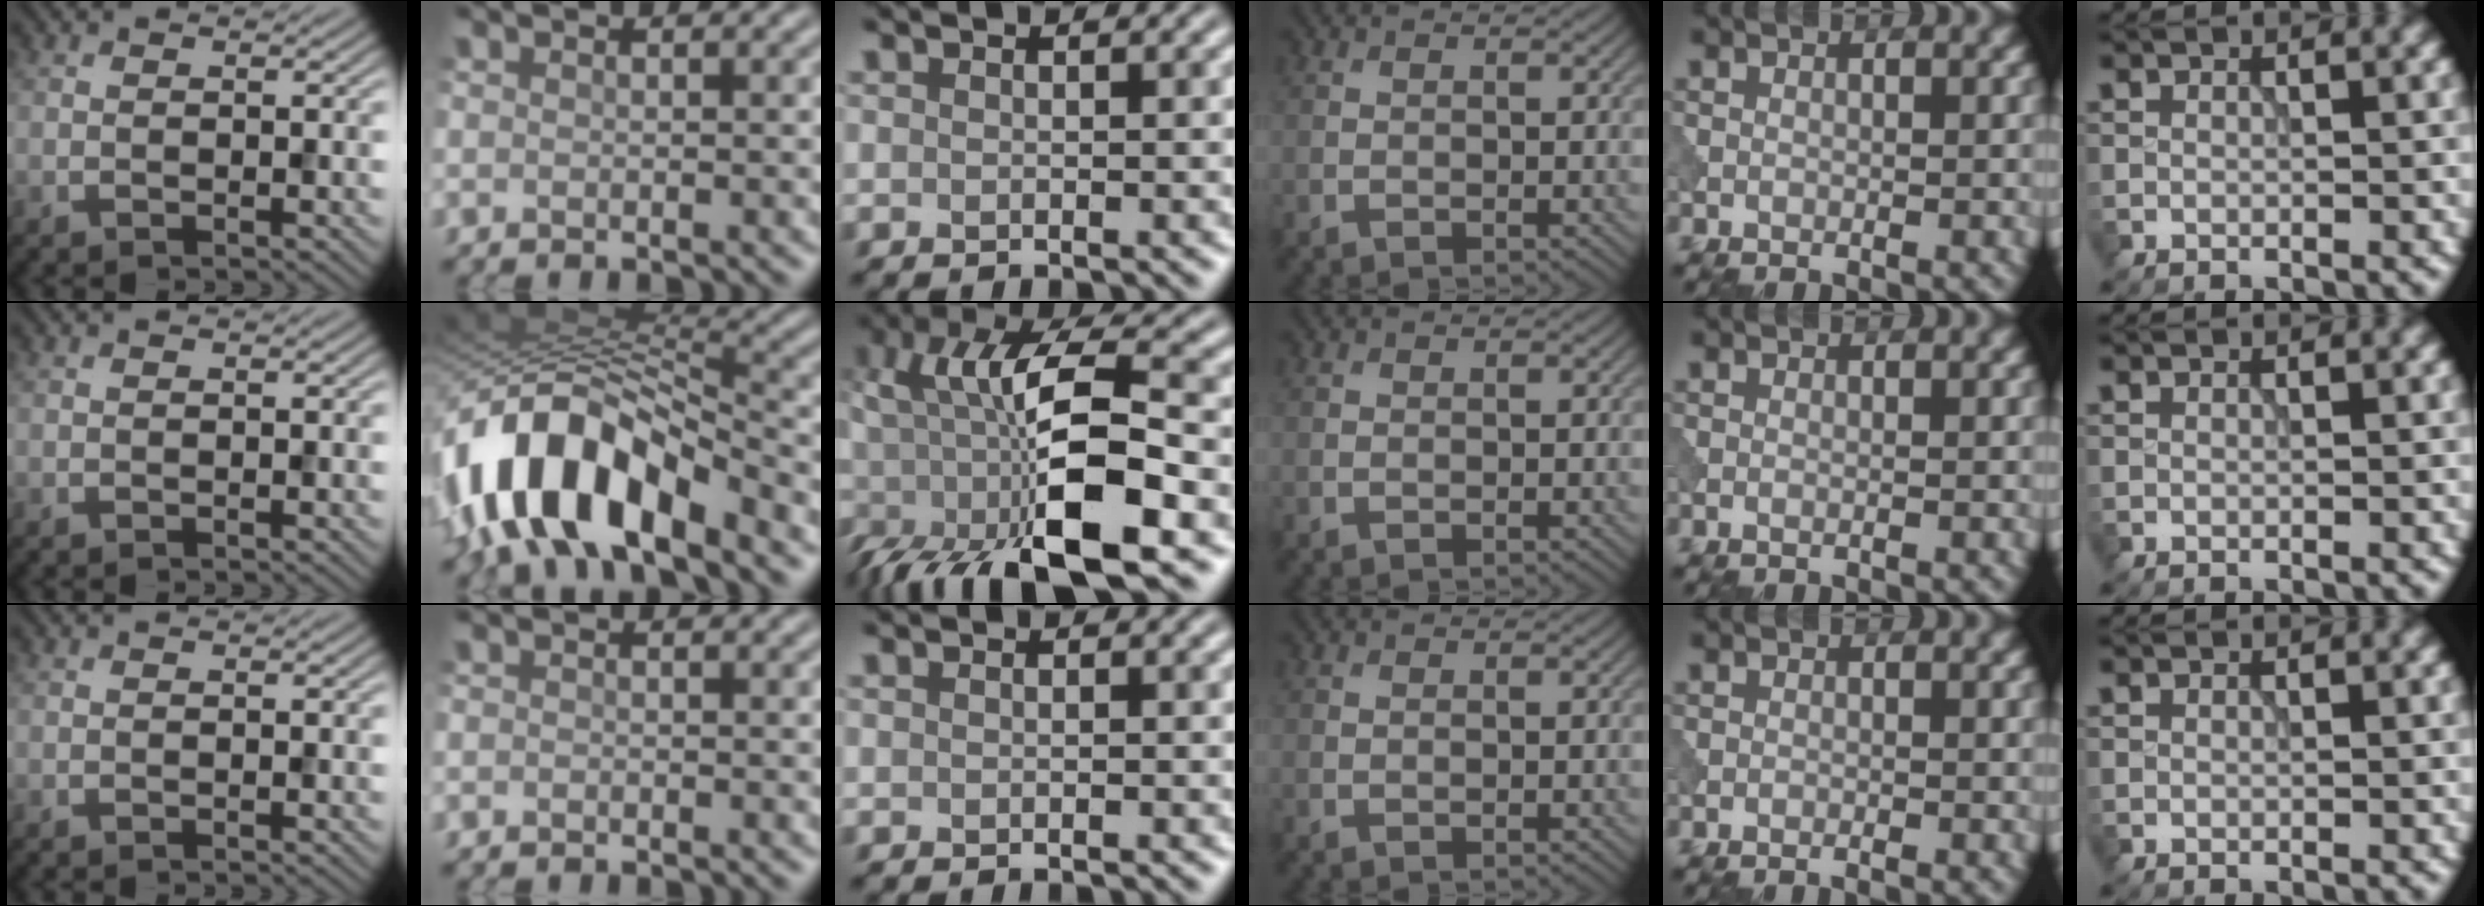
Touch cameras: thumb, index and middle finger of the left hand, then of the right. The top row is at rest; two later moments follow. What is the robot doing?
{"motion": "extract", "object": "peg toy"}